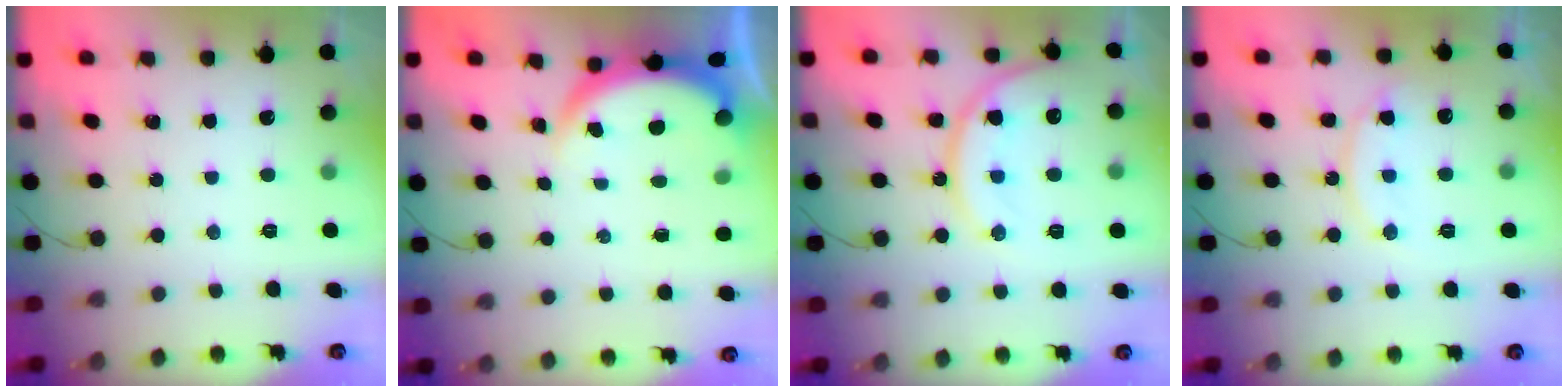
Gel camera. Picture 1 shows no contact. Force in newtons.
{"total": 4.0, "press": 4.0, "slide": 0.2}
{"total": 15.2, "press": 15.1, "slide": 1.5}
{"total": 12.8, "press": 12.7, "slide": 1.0}